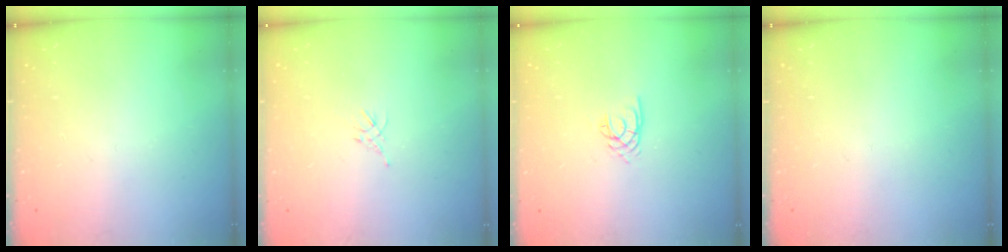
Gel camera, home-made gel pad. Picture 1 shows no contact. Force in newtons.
{"total": 2.0, "press": 1.9, "slide": 0.7}
{"total": 2.0, "press": 2.0, "slide": 0.2}
{"total": 0.0}